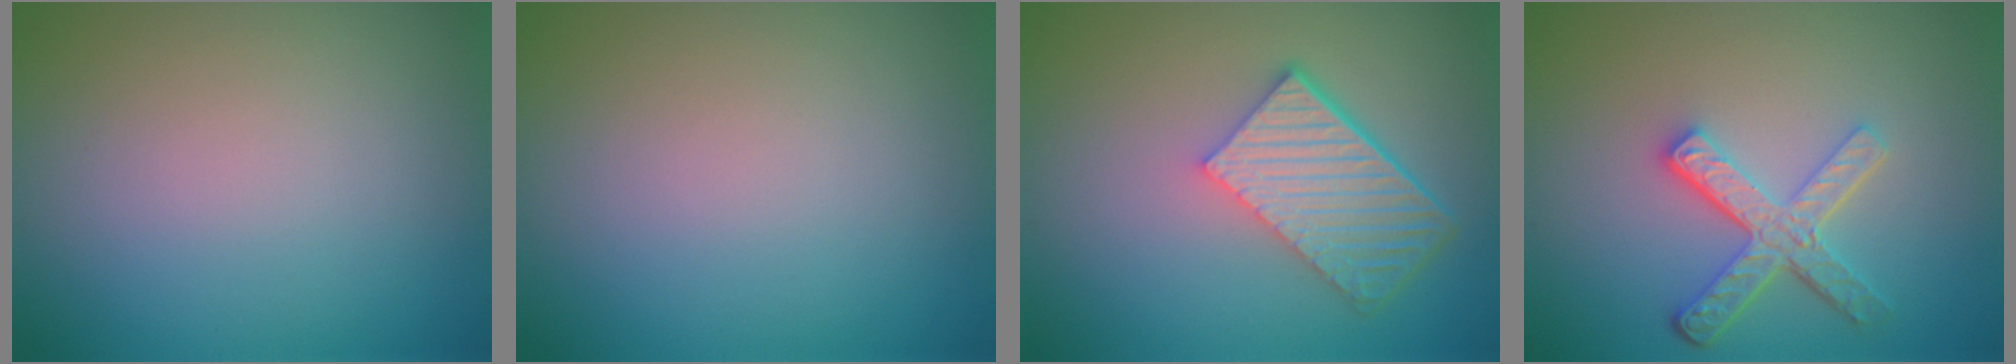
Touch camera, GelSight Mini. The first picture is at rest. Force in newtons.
{"total": 0.0}
{"total": 6.5, "press": 4.6, "slide": 4.6}
{"total": 4.6, "press": 3.5, "slide": 3.1}